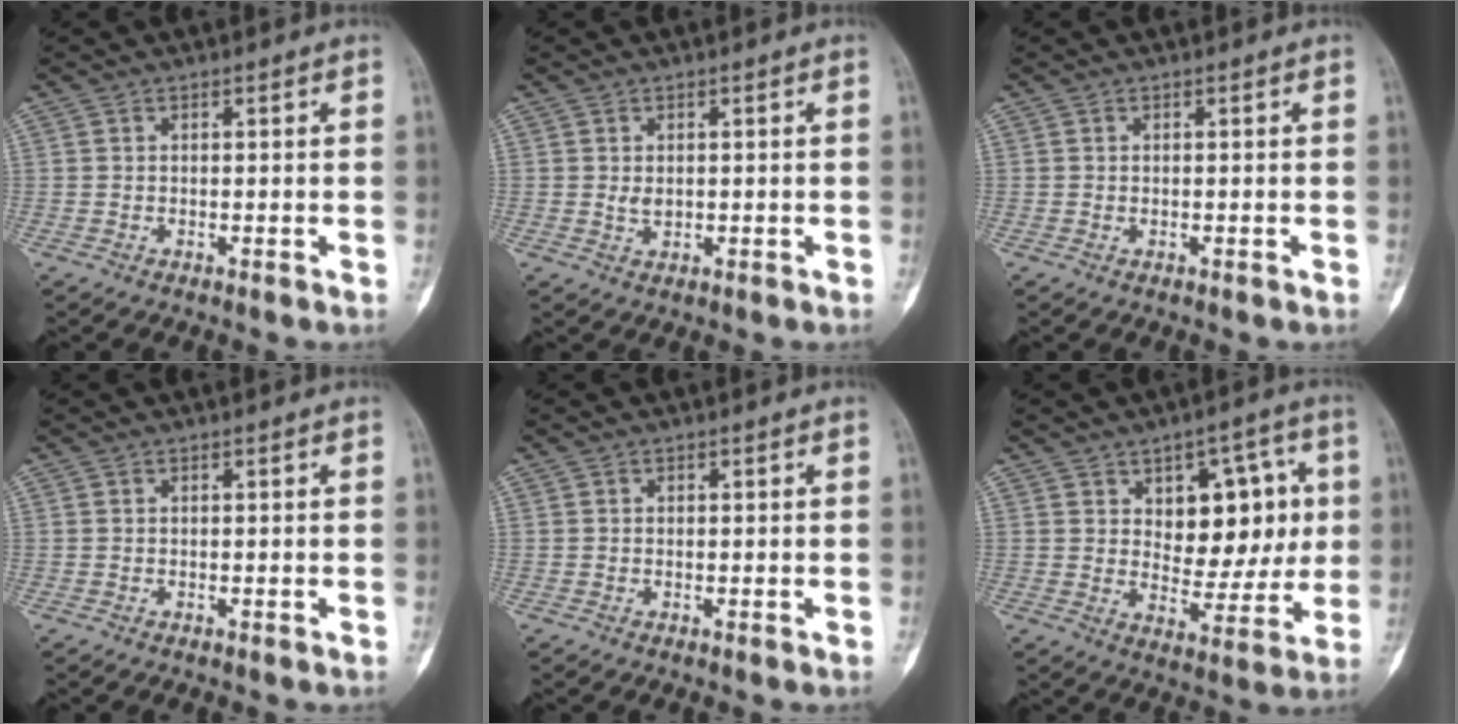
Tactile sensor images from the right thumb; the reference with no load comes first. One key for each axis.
{"total": 1.8, "fx": 0.2, "fy": 1.2, "fz": 1.3, "tx": -0.018, "ty": -0.003, "tz": 0.006}
{"total": 0.0}
{"total": 0.0}
{"total": 0.0}
{"total": 13.5, "fx": 3.2, "fy": 8.2, "fz": 10.2, "tx": -0.081, "ty": -0.009, "tz": 0.050}